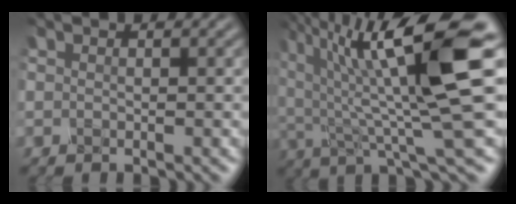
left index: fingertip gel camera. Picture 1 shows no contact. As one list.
[{"total": 12.6, "force": [4.6, 2.1, 11.5], "torque": [-0.189, 0.010, 0.083]}]